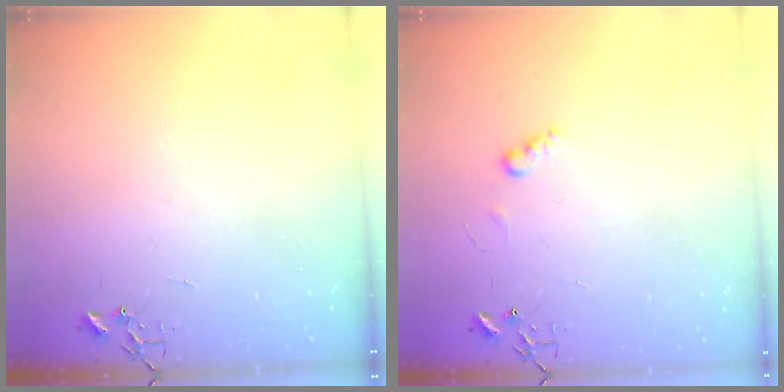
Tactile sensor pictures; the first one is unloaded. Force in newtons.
{"total": 5.3, "press": 5.3, "slide": 0.1}